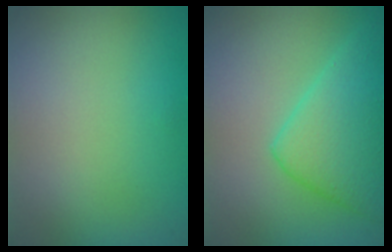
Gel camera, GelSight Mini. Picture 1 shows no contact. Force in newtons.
{"total": 4.1, "press": 4.1, "slide": 0.2}